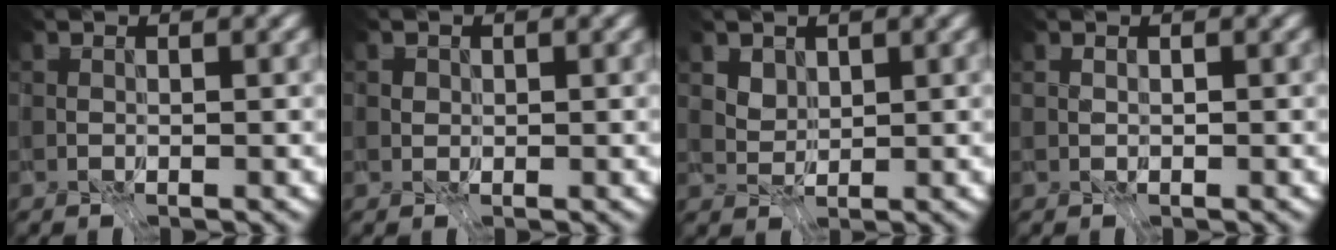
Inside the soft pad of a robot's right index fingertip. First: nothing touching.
{"total": 2.6, "force": [1.2, 2.0, 1.2], "torque": [-0.024, 0.013, 0.011]}
{"total": 1.1, "force": [1.0, 0.4, 0.1], "torque": [-0.017, -0.012, 0.044]}
{"total": 0.6, "force": [0.3, 0.4, 0.2], "torque": [-0.016, 0.009, 0.011]}